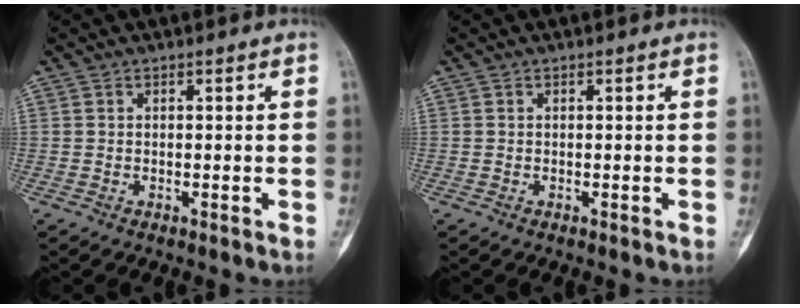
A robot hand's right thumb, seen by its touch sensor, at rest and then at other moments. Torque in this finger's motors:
{"motor_torque": [0.01, 0.01, 0.04, -0.04, 0.00]}